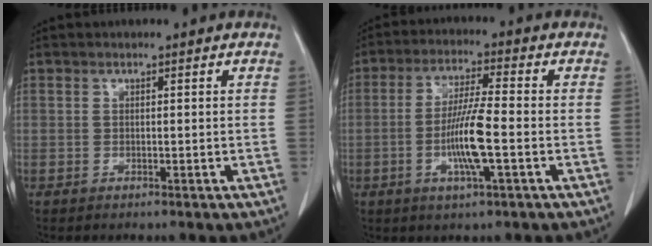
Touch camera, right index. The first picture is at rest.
{"total": 8.6, "force": [-2.1, 0.3, 8.3], "torque": [-0.161, -0.006, -0.041]}